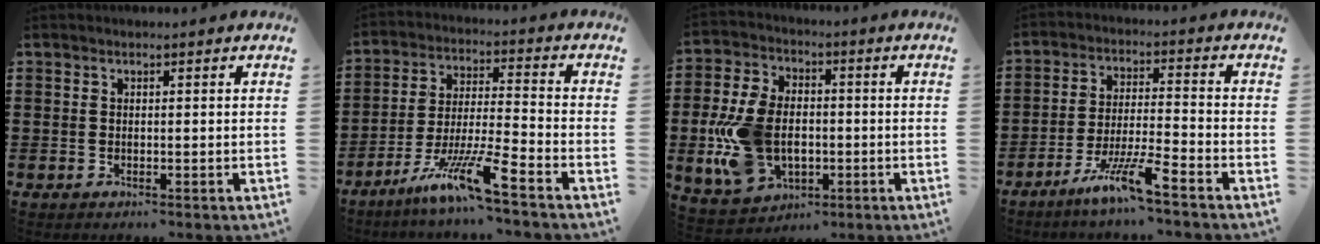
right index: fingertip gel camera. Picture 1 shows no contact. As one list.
[{"total": 10.9, "force": [-8.1, 0.2, 7.2], "torque": [-0.141, -0.001, -0.160]}, {"total": 12.0, "force": [-1.9, 8.0, 8.7], "torque": [-0.214, 0.005, -0.033]}, {"total": 7.9, "force": [-6.0, -0.2, 5.1], "torque": [-0.109, -0.009, -0.118]}]